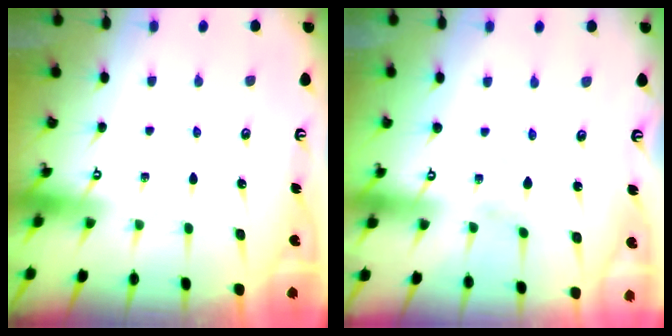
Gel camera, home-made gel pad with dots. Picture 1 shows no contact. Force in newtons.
{"total": 1.1, "press": 1.1, "slide": 0.1}